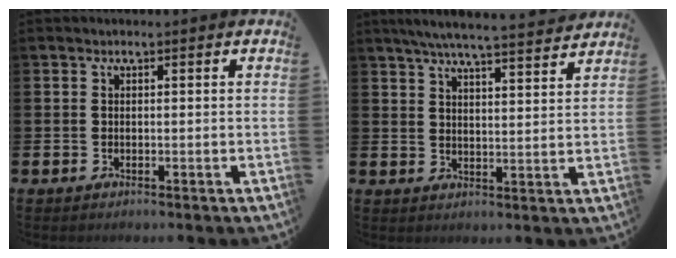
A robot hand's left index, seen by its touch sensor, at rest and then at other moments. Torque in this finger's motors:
{"motor_torque": [0.99, -1.15, 0.29, 0.10]}